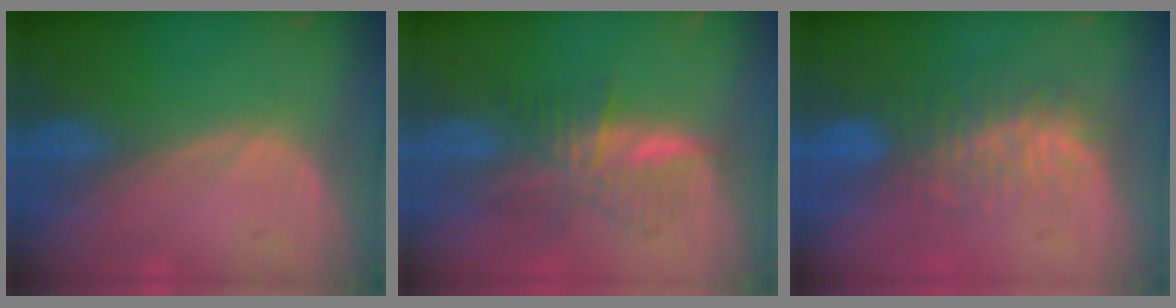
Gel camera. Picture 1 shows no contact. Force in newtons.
{"total": 6.0, "press": 6.0, "slide": 0.1}
{"total": 7.6, "press": 7.1, "slide": 2.8}